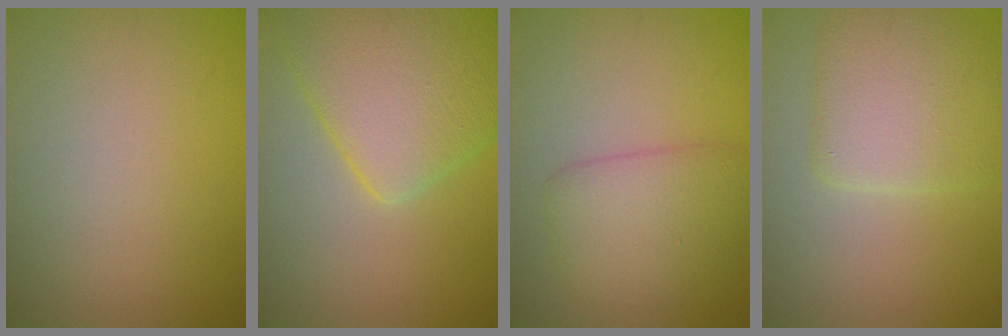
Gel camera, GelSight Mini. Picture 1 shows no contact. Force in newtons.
{"total": 8.8, "press": 8.8, "slide": 0.4}
{"total": 4.5, "press": 4.5, "slide": 0.2}
{"total": 5.5, "press": 5.5, "slide": 0.3}